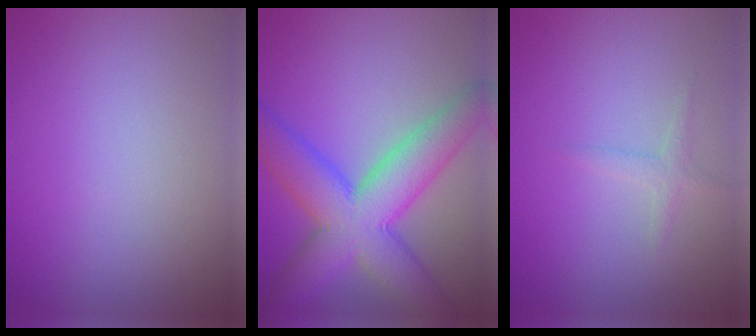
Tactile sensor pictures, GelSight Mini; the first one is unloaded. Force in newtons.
{"total": 9.5, "press": 9.5, "slide": 0.4}
{"total": 1.1, "press": 1.1, "slide": 0.1}